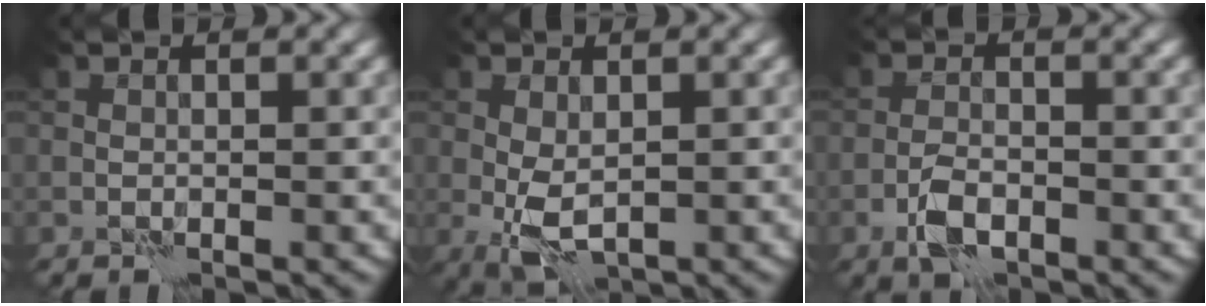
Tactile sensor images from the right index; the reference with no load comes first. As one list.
[{"total": 3.3, "force": [-0.3, 1.8, 2.8], "torque": [-0.064, -0.005, -0.004]}, {"total": 3.0, "force": [-1.7, 1.4, 2.1], "torque": [-0.042, 0.001, -0.037]}]